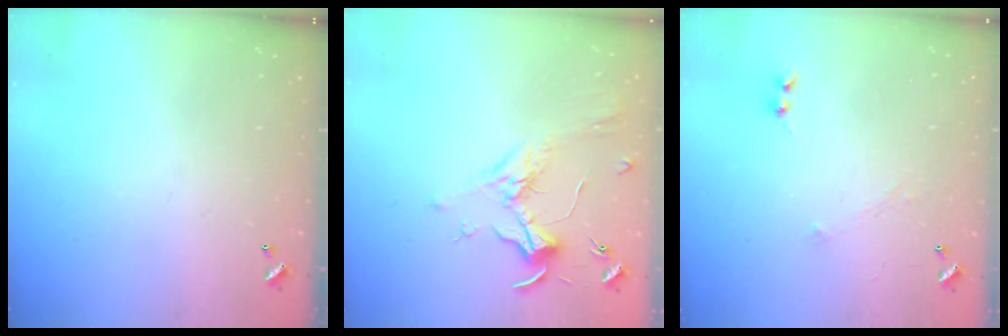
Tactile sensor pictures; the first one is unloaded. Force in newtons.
{"total": 1.8, "press": 1.6, "slide": 0.8}
{"total": 1.1, "press": 0.9, "slide": 0.5}